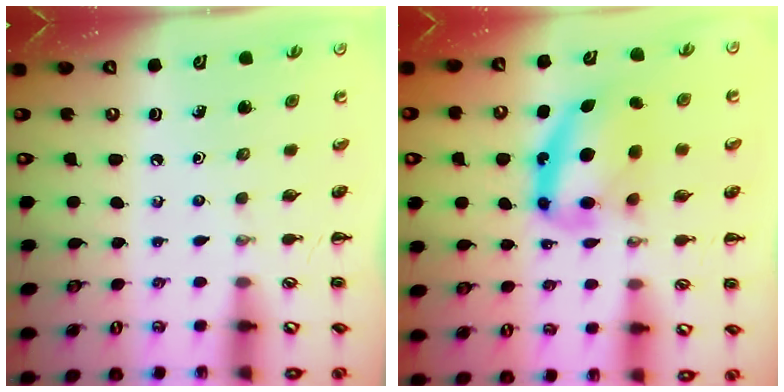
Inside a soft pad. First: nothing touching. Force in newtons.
{"total": 12.1, "press": 11.8, "slide": 2.9}